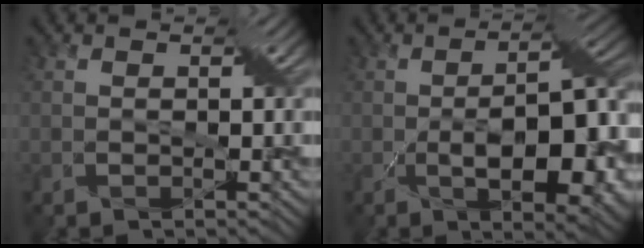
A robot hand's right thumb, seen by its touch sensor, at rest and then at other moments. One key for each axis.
{"total": 12.1, "fx": -2.7, "fy": 4.6, "fz": 10.9, "tx": -0.167, "ty": -0.010, "tz": -0.035}